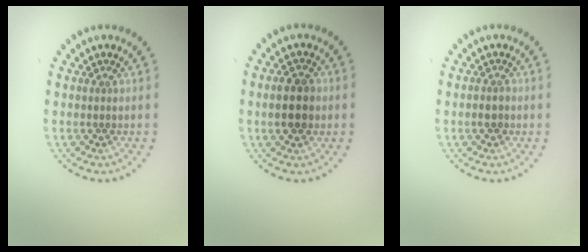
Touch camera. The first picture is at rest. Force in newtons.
{"total": 3.0, "press": 3.0, "slide": 0.2}
{"total": 1.2, "press": 1.1, "slide": 0.5}